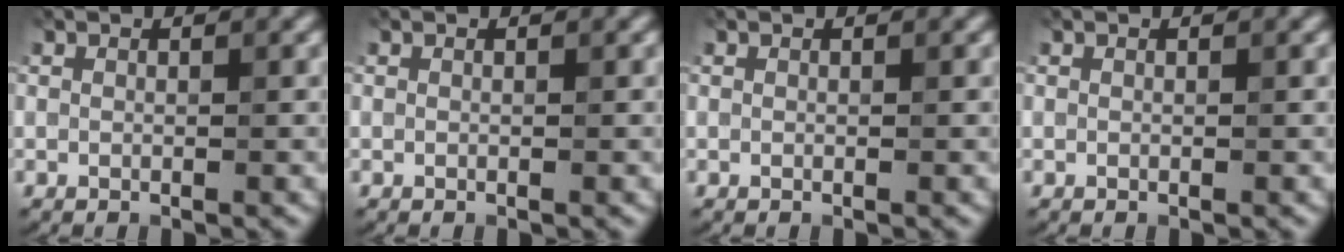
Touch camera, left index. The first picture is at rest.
{"total": 0.0}
{"total": 0.0}
{"total": 0.0}